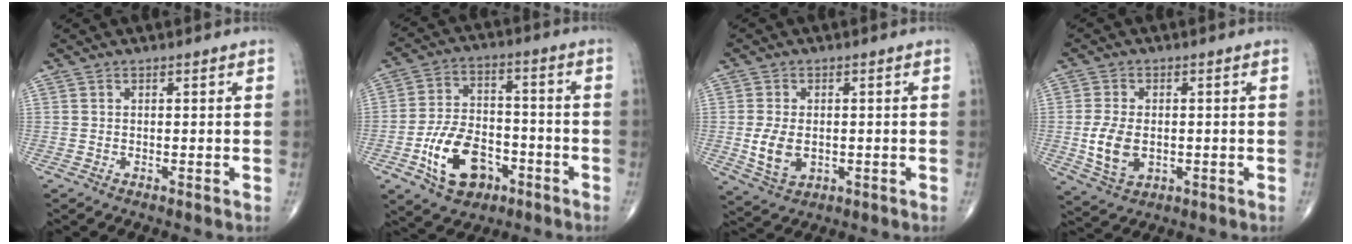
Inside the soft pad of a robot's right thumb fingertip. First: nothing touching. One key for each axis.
{"total": 13.6, "fx": -5.7, "fy": 8.6, "fz": 8.8, "tx": -0.136, "ty": 0.034, "tz": -0.096}
{"total": 6.5, "fx": -0.7, "fy": 4.3, "fz": 4.9, "tx": -0.089, "ty": -0.007, "tz": -0.004}
{"total": 7.6, "fx": -0.8, "fy": 4.8, "fz": 5.8, "tx": -0.110, "ty": -0.006, "tz": -0.009}